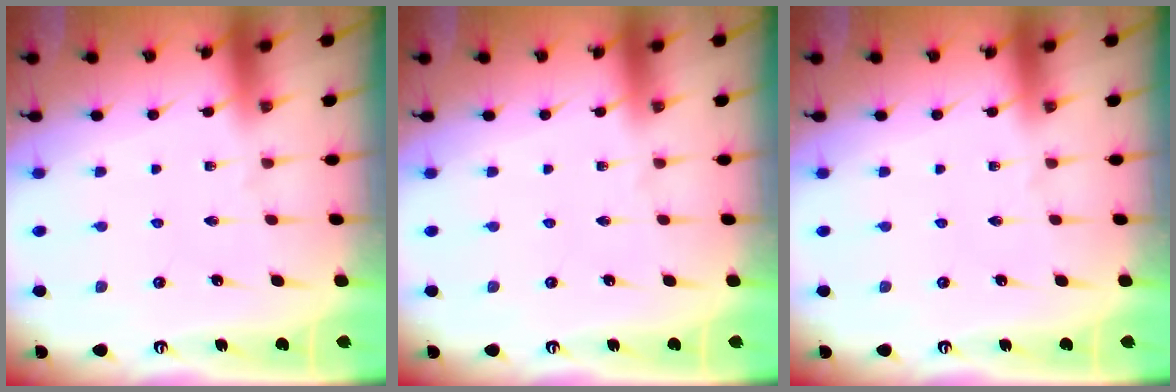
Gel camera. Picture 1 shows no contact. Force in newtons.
{"total": 0.0}
{"total": 0.0}